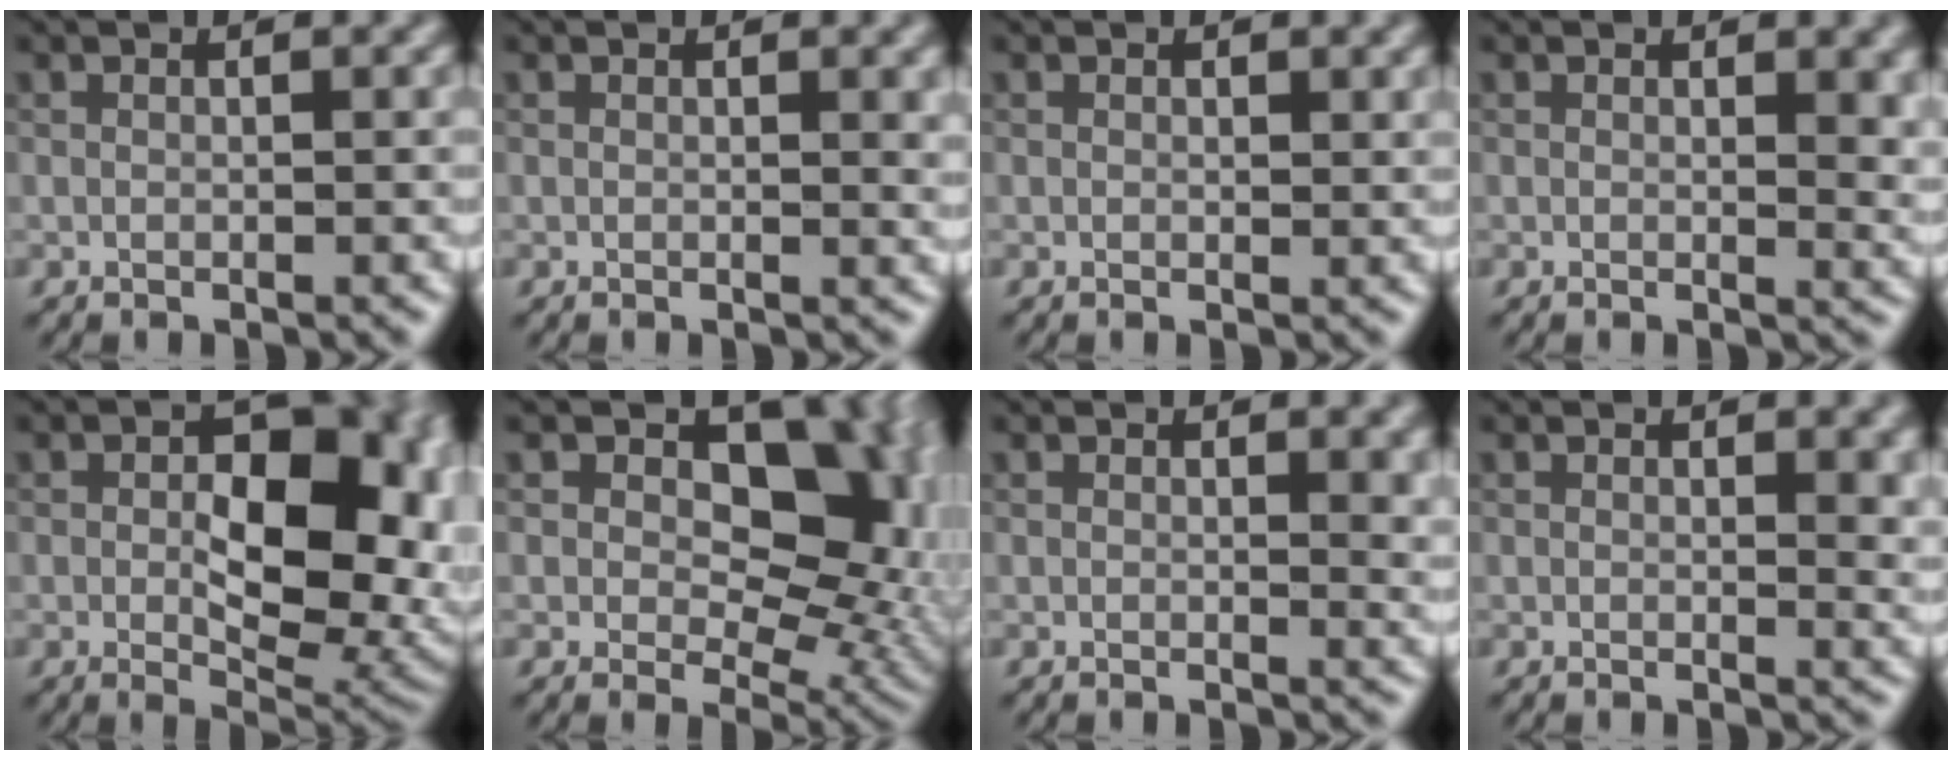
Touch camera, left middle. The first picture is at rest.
{"total": 1.1, "force": [0.5, 0.3, 1.0], "torque": [-0.009, -0.003, 0.008]}
{"total": 0.6, "force": [0.4, 0.4, 0.3], "torque": [-0.002, -0.004, 0.004]}
{"total": 2.7, "force": [0.7, 1.1, 2.3], "torque": [-0.023, -0.005, 0.013]}
{"total": 13.3, "force": [0.1, 7.8, 10.7], "torque": [-0.118, -0.007, 0.009]}
{"total": 12.3, "force": [2.8, 8.3, 8.7], "torque": [-0.092, -0.007, 0.047]}
{"total": 2.0, "force": [0.6, 0.8, 1.7], "torque": [-0.017, -0.005, 0.011]}
{"total": 2.3, "force": [0.7, 0.9, 2.0], "torque": [-0.020, -0.005, 0.012]}